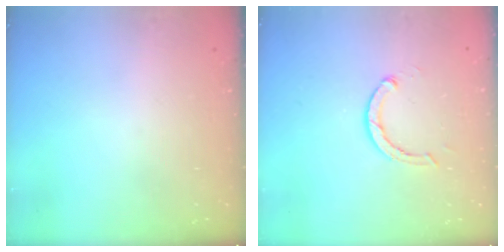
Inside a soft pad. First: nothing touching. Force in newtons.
{"total": 2.9, "press": 2.9, "slide": 0.4}